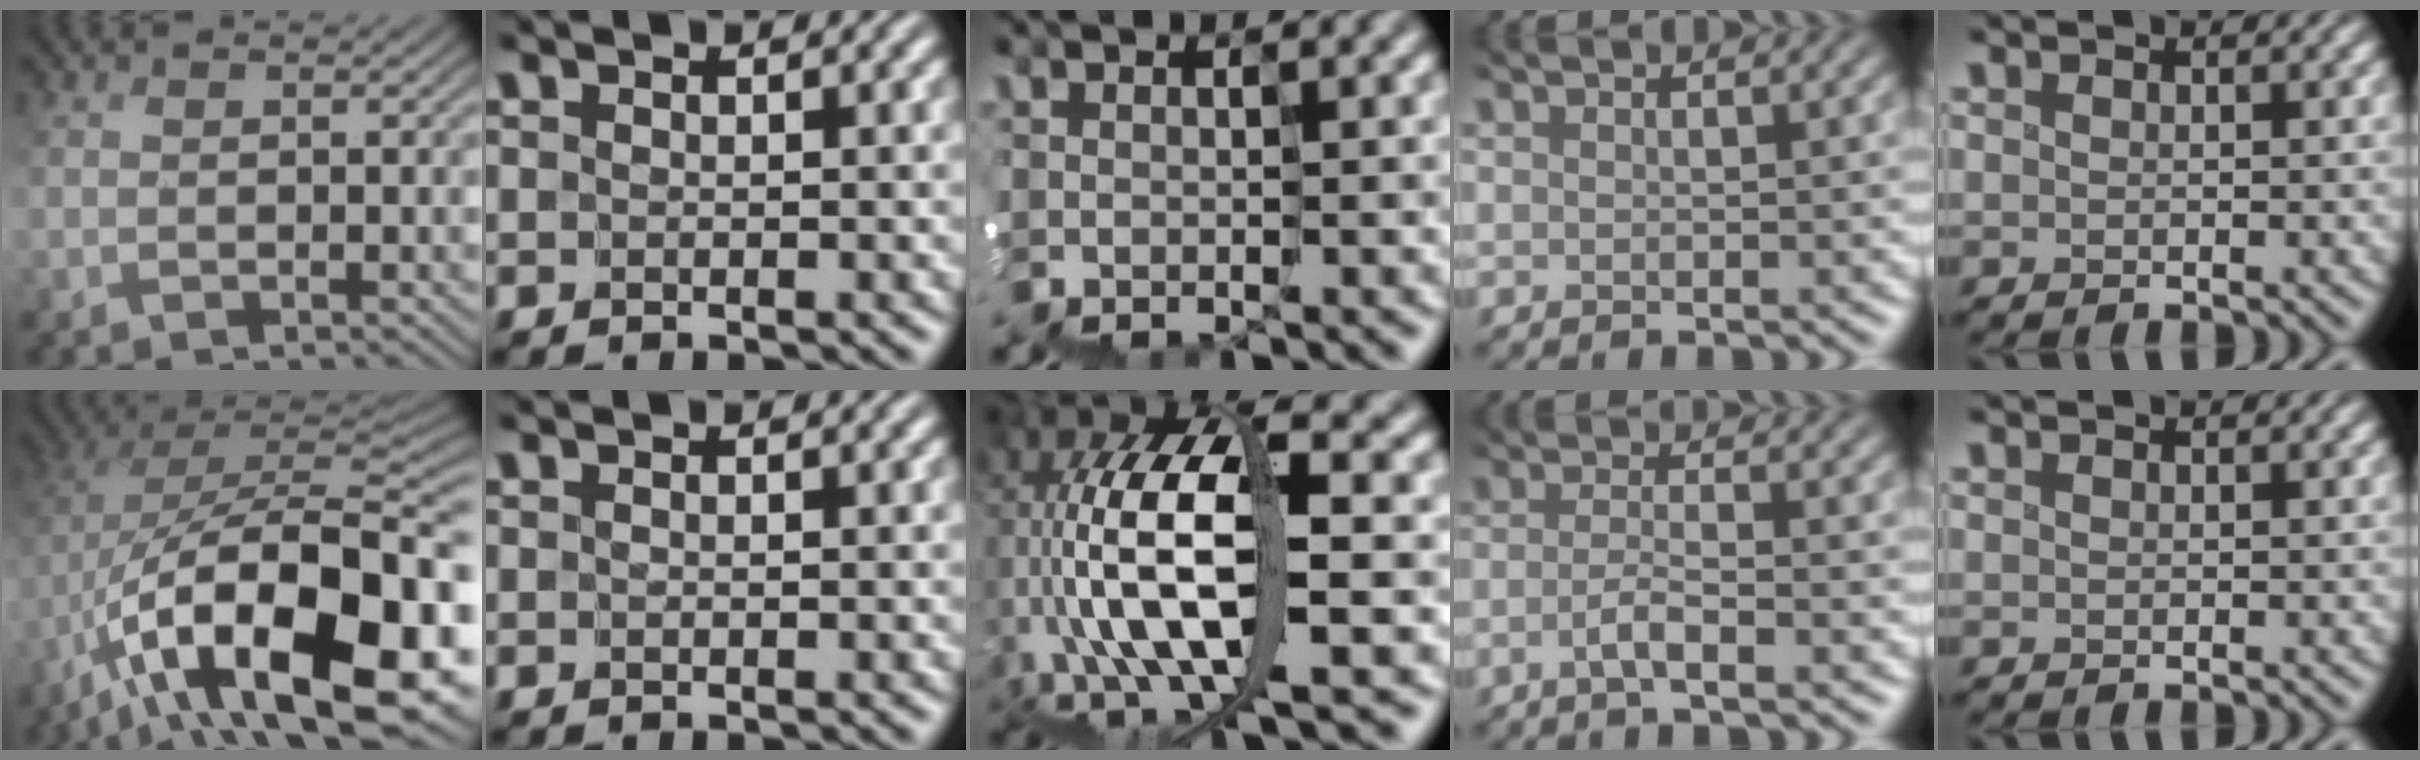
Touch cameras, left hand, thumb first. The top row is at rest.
{"thumb": {"total": 19.0, "force": [-6.8, 9.7, 14.9], "torque": [-0.273, -0.023, -0.089]}, "middle": {"total": 11.4, "force": [-2.3, 5.1, 9.9], "torque": [-0.204, 0.017, -0.047]}, "ring": {"total": 2.7, "force": [-1.7, 0.6, 2.0], "torque": [-0.038, -0.008, -0.029]}}